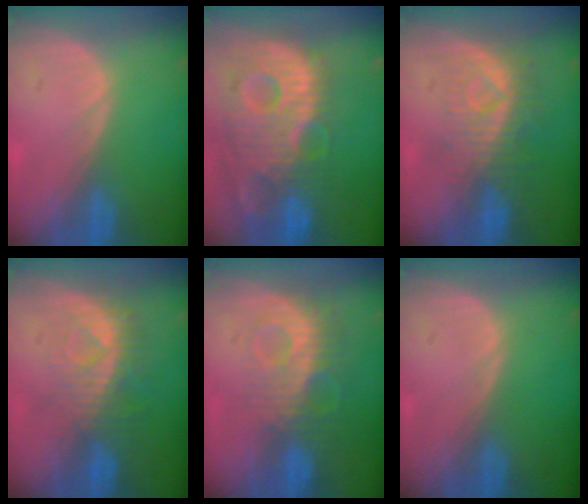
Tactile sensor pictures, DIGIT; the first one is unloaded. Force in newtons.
{"total": 13.8, "press": 12.0, "slide": 6.9}
{"total": 8.3, "press": 7.5, "slide": 3.7}
{"total": 8.0, "press": 7.2, "slide": 3.5}
{"total": 9.2, "press": 8.1, "slide": 4.5}
{"total": 0.0}